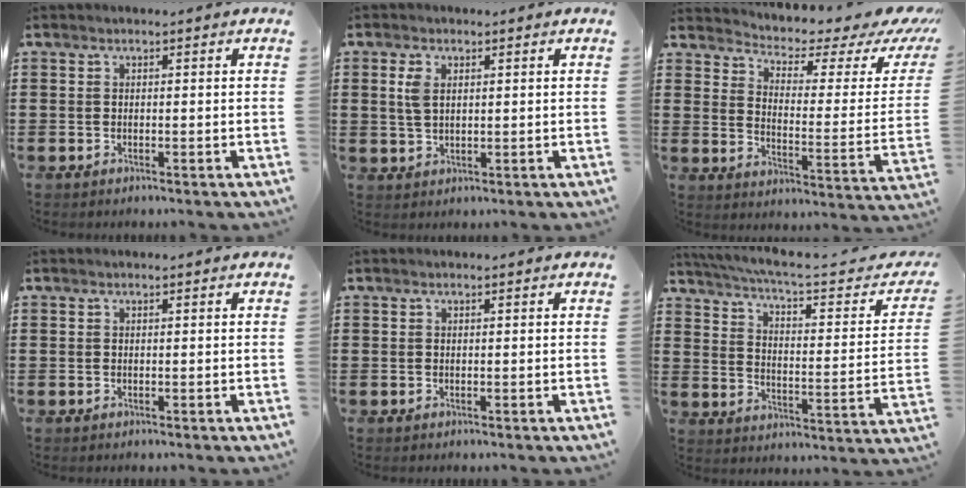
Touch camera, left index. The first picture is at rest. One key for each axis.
{"total": 3.0, "fx": 1.0, "fy": 1.7, "fz": 2.3, "tx": -0.052, "ty": 0.010, "tz": 0.017}
{"total": 3.4, "fx": 2.4, "fy": 0.8, "fz": 2.3, "tx": -0.044, "ty": -0.036, "tz": 0.029}
{"total": 0.0}
{"total": 0.0}
{"total": 5.3, "fx": 4.2, "fy": -0.1, "fz": 3.2, "tx": -0.085, "ty": -0.035, "tz": 0.063}